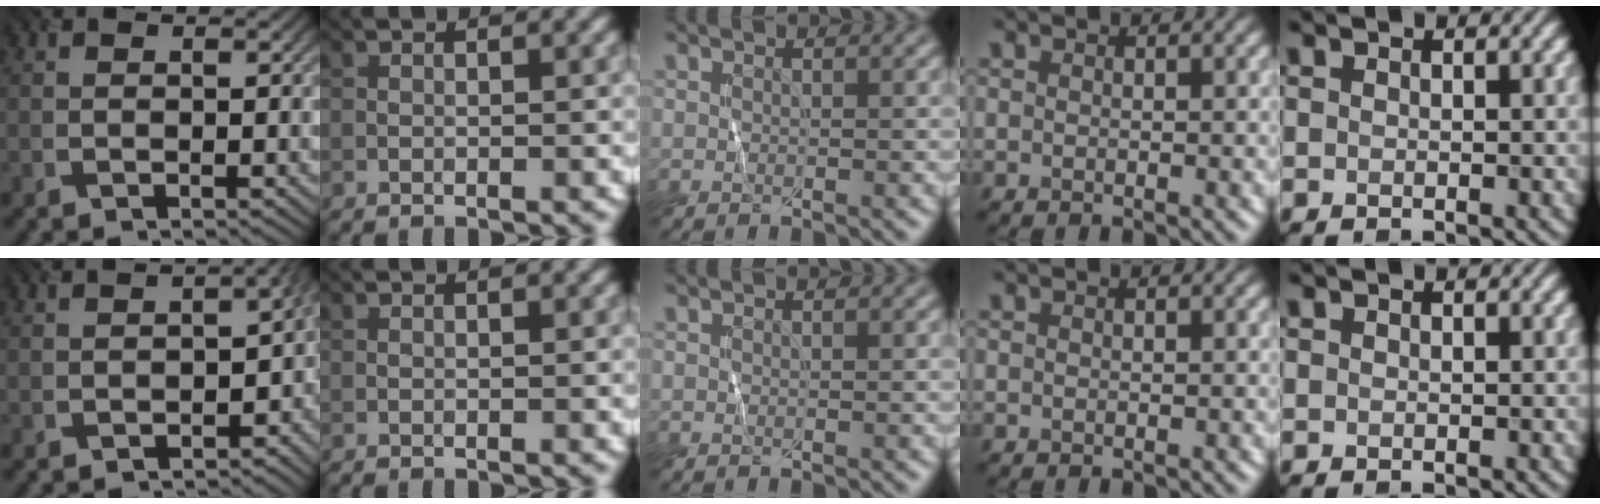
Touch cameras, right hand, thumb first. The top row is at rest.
{"thumb": {"total": 6.4, "force": [-3.3, 3.6, 4.1], "torque": [-0.039, -0.028, -0.047]}}